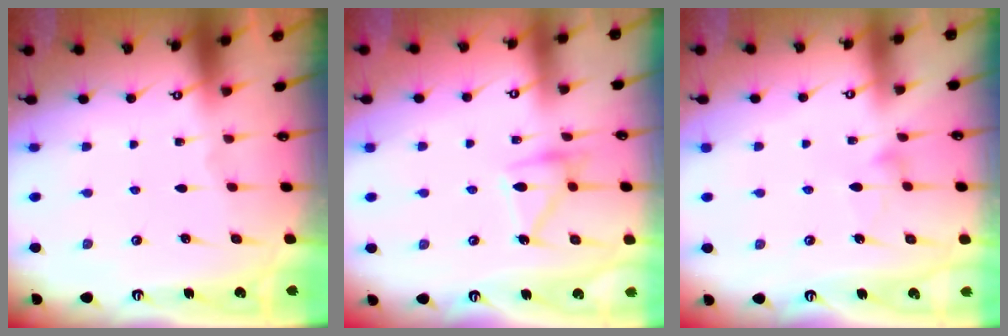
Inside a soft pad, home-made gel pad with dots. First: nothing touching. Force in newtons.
{"total": 13.0, "press": 13.0, "slide": 0.5}
{"total": 5.5, "press": 5.5, "slide": 0.4}